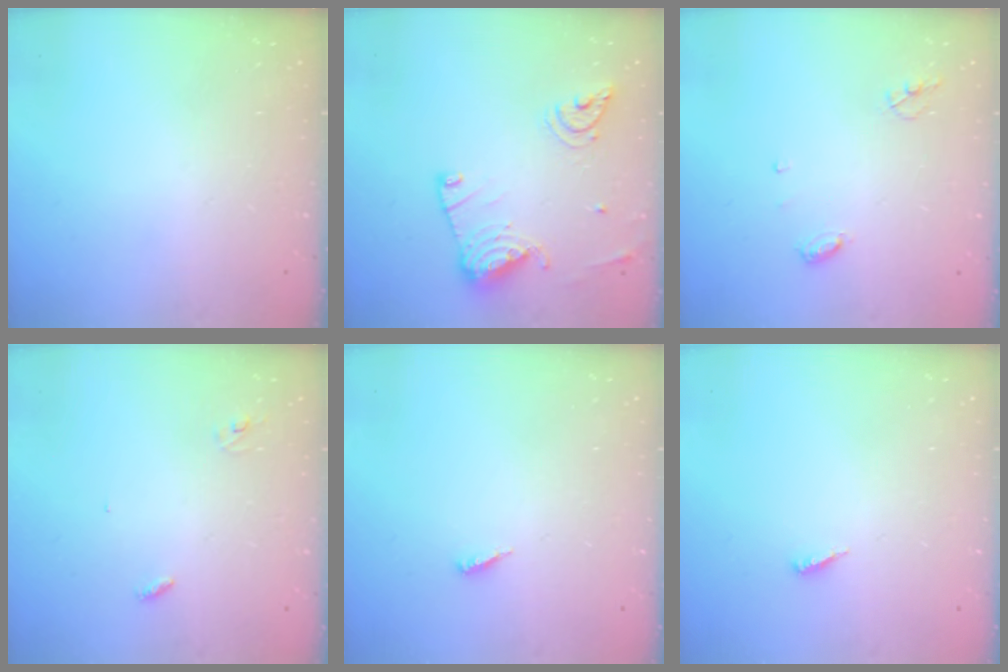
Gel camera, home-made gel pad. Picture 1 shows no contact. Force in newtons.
{"total": 14.5, "press": 14.5, "slide": 1.3}
{"total": 4.7, "press": 4.6, "slide": 0.5}
{"total": 2.8, "press": 2.8, "slide": 0.3}
{"total": 3.9, "press": 3.9, "slide": 0.3}
{"total": 3.9, "press": 3.9, "slide": 0.3}